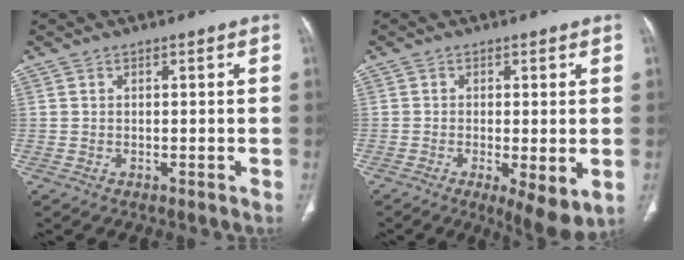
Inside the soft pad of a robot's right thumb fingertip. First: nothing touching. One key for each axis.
{"total": 7.7, "fx": -2.0, "fy": 2.3, "fz": 7.0, "tx": -0.111, "ty": -0.022, "tz": -0.030}